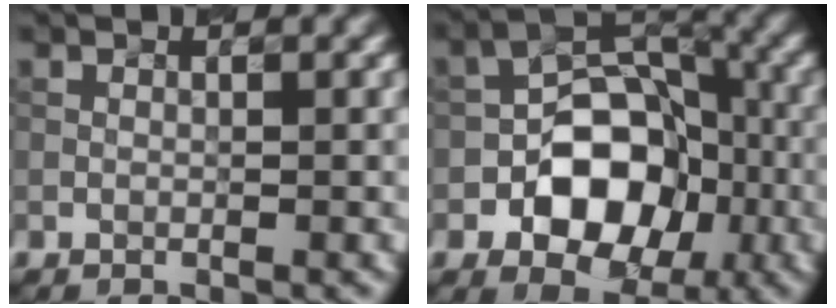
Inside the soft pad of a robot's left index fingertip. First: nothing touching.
{"total": 7.9, "force": [-2.7, 5.6, 4.9], "torque": [-0.059, 0.007, -0.037]}